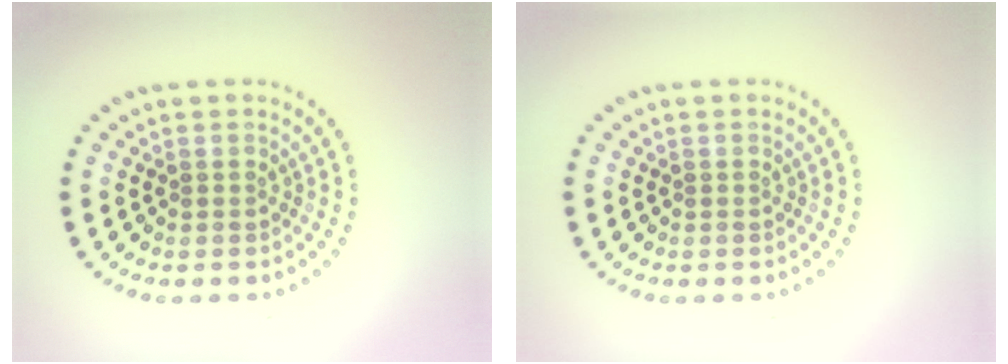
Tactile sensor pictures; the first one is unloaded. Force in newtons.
{"total": 0.0}